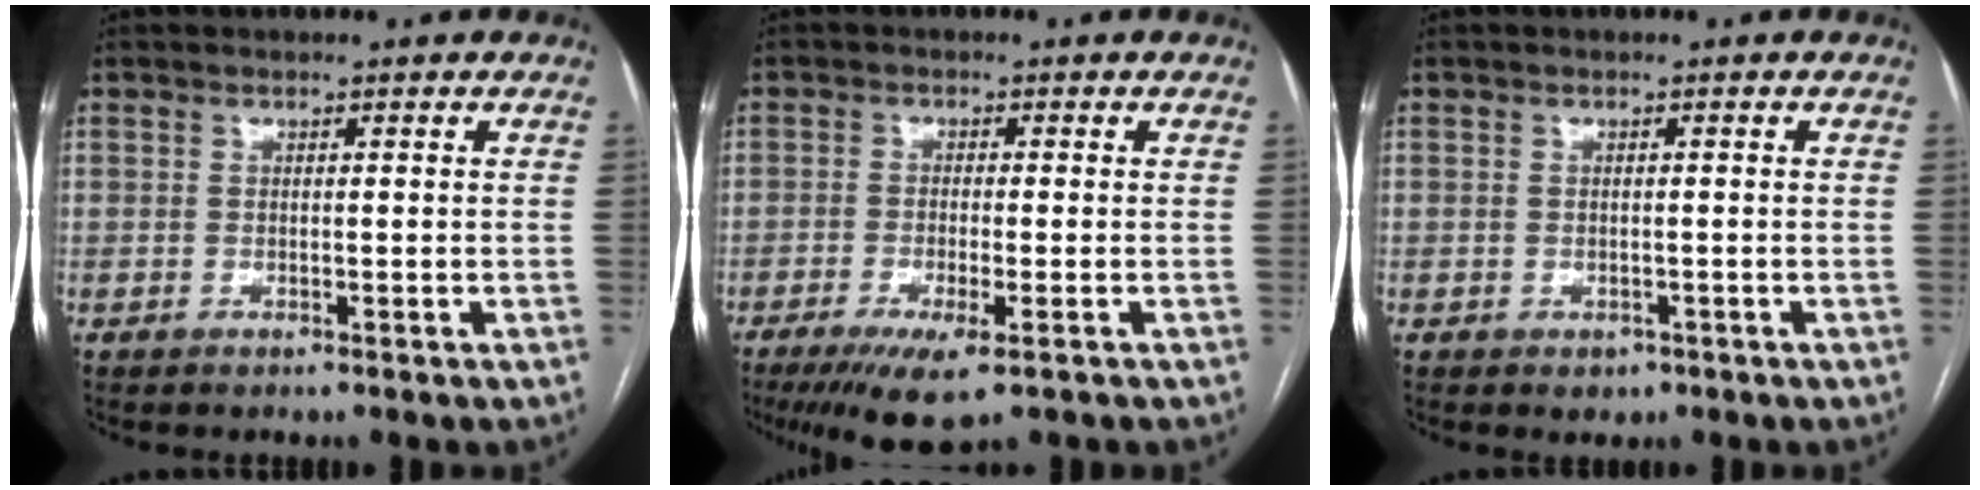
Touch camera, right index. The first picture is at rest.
{"total": 6.6, "force": [-3.8, 1.0, 5.4], "torque": [-0.095, -0.018, -0.062]}
{"total": 1.6, "force": [-0.8, 1.3, 0.5], "torque": [-0.004, 0.002, -0.004]}